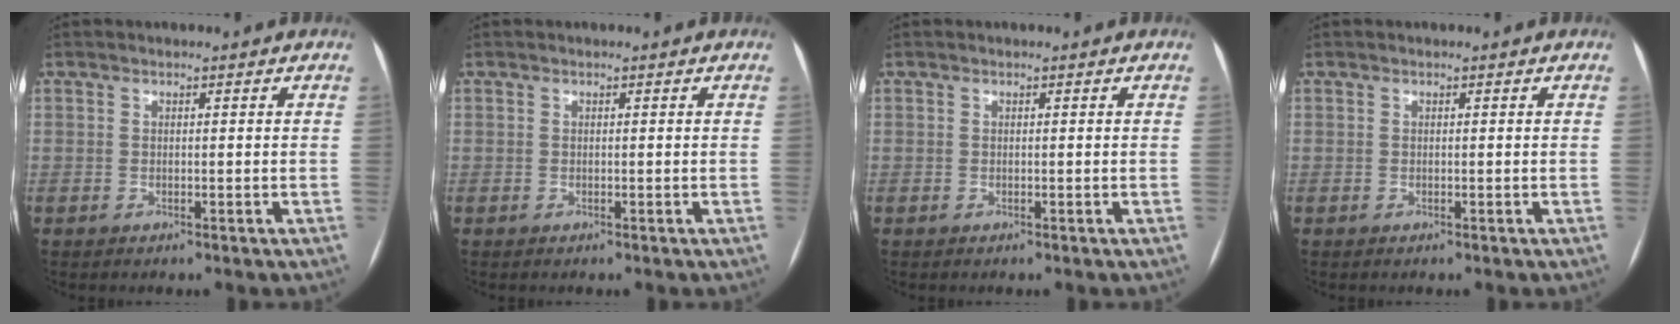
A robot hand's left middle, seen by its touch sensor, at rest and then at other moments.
{"total": 0.0}
{"total": 0.0}
{"total": 0.0}